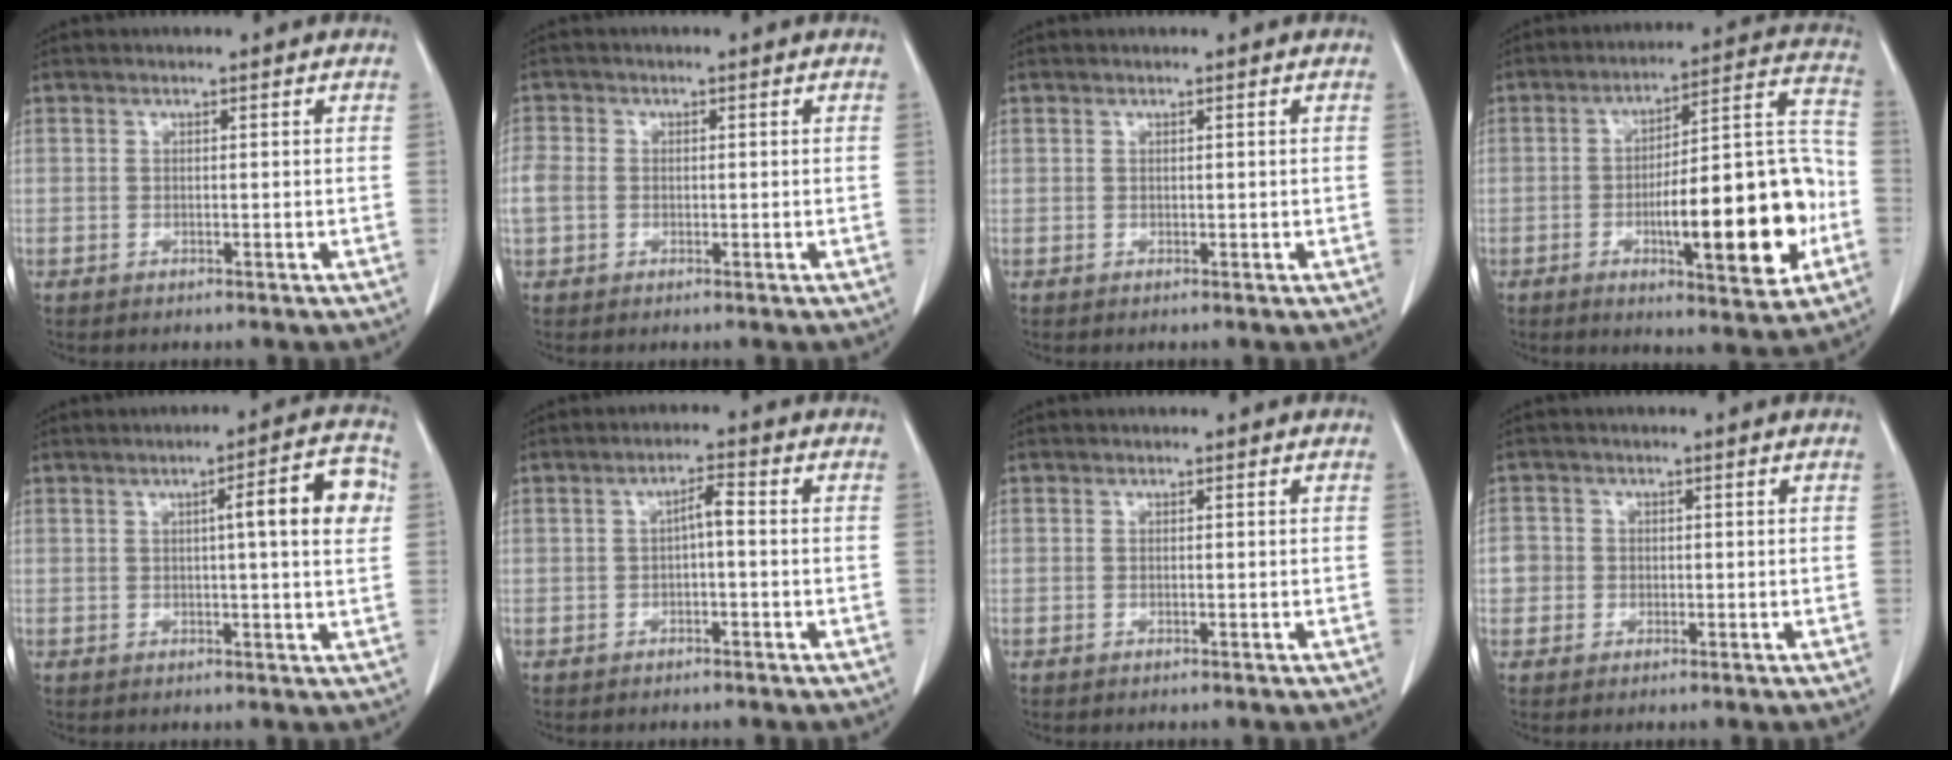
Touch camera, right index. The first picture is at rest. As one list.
[{"total": 3.1, "force": [-0.3, 2.6, 1.7], "torque": [-0.054, 0.013, -0.005]}, {"total": 0.0}, {"total": 19.5, "force": [-5.3, 4.1, 18.3], "torque": [-0.249, 0.023, -0.068]}, {"total": 7.8, "force": [1.7, 0.6, 7.5], "torque": [-0.102, 0.013, 0.020]}, {"total": 2.5, "force": [0.0, 0.7, 2.5], "torque": [-0.044, 0.013, 0.003]}, {"total": 0.0}, {"total": 2.7, "force": [-0.3, 2.6, 0.3], "torque": [0.007, 0.009, -0.007]}]